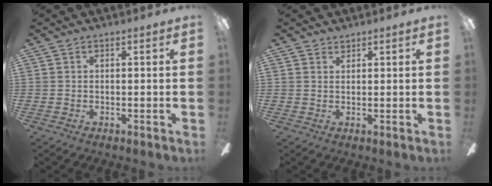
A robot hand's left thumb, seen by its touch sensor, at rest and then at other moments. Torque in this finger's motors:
{"motor_torque": [-0.25, -0.43, -0.06, -0.20, 0.00]}